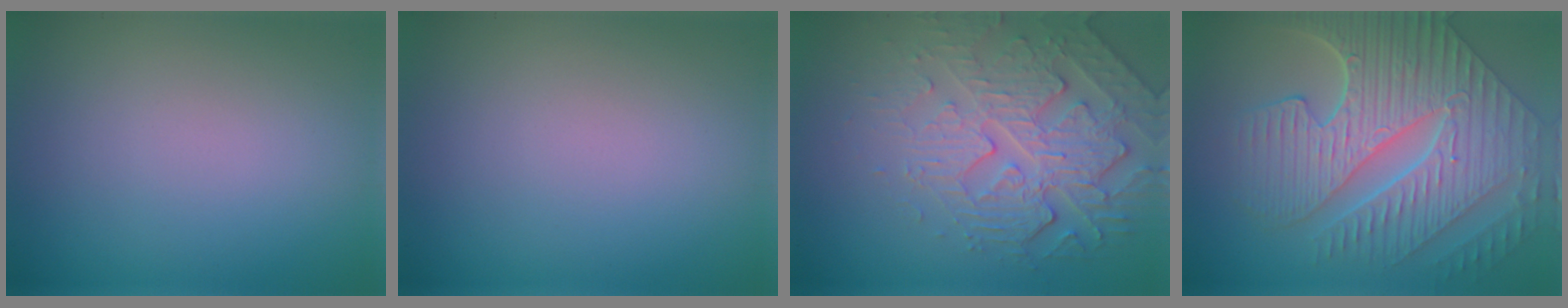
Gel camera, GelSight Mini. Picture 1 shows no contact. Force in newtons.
{"total": 0.0}
{"total": 4.8, "press": 4.4, "slide": 1.9}
{"total": 10.0, "press": 7.5, "slide": 6.7}